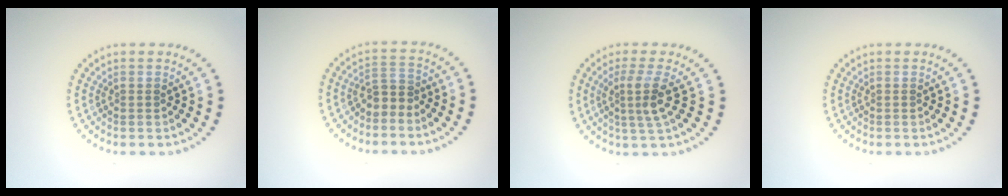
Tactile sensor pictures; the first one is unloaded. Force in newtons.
{"total": 2.0, "press": 1.6, "slide": 1.1}
{"total": 2.9, "press": 2.1, "slide": 2.0}
{"total": 0.0}